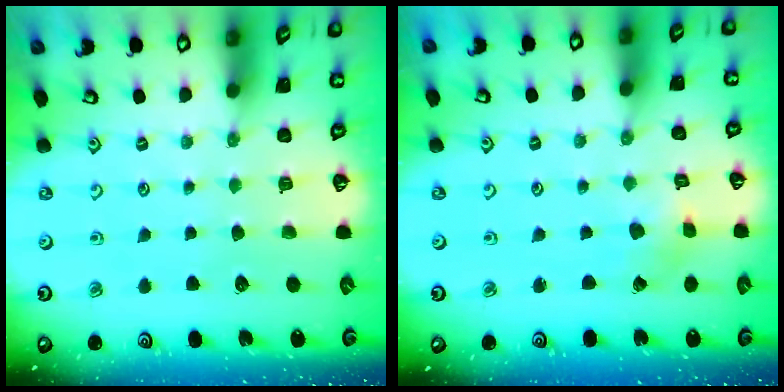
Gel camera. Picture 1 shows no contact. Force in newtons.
{"total": 1.6, "press": 1.6, "slide": 0.0}